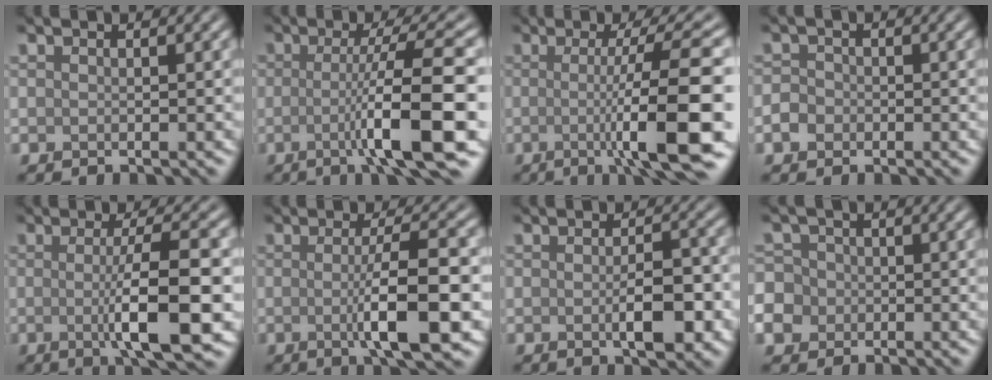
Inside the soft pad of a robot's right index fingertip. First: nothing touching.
{"total": 8.4, "force": [-1.9, 1.1, 8.1], "torque": [-0.121, 0.006, -0.037]}
{"total": 10.7, "force": [-1.4, 1.8, 10.5], "torque": [-0.133, -0.008, -0.023]}
{"total": 1.6, "force": [-0.6, 1.4, 0.6], "torque": [-0.007, 0.001, -0.017]}
{"total": 7.3, "force": [-0.8, 1.4, 7.2], "torque": [-0.110, -0.005, -0.013]}
{"total": 6.6, "force": [-0.9, 1.2, 6.4], "torque": [-0.101, -0.004, -0.016]}
{"total": 4.0, "force": [-0.9, 1.5, 3.6], "torque": [-0.059, -0.004, -0.010]}
{"total": 8.3, "force": [-2.8, 7.4, 2.5], "torque": [-0.066, 0.001, -0.085]}